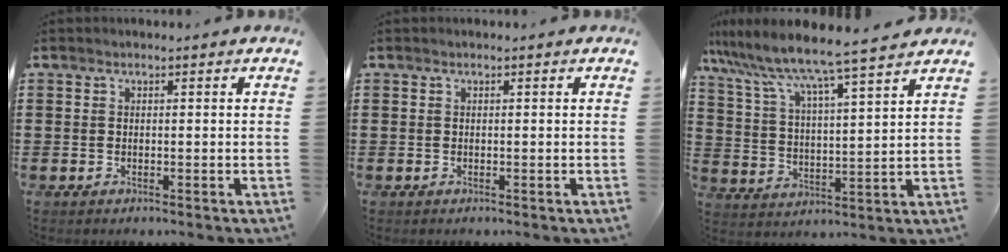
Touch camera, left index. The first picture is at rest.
{"total": 0.0}
{"total": 7.0, "force": [6.4, -0.7, 2.7], "torque": [-0.079, -0.048, 0.103]}